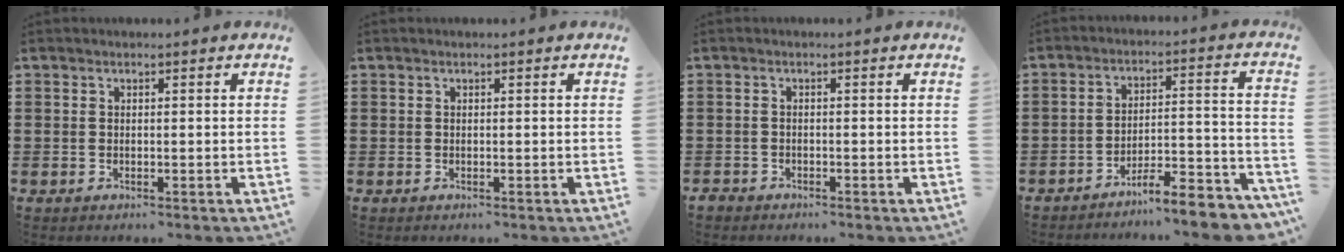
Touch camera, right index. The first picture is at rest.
{"total": 0.0}
{"total": 1.0, "force": [-0.9, 0.4, 0.0], "torque": [-0.003, 0.002, -0.021]}
{"total": 6.8, "force": [-6.4, 0.3, 2.4], "torque": [-0.032, 0.002, -0.123]}